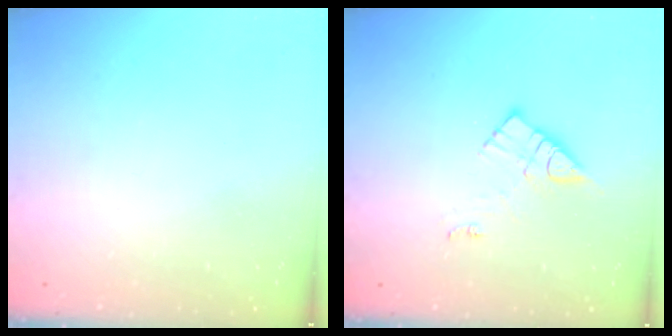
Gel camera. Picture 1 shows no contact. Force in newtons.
{"total": 10.8, "press": 10.8, "slide": 0.7}